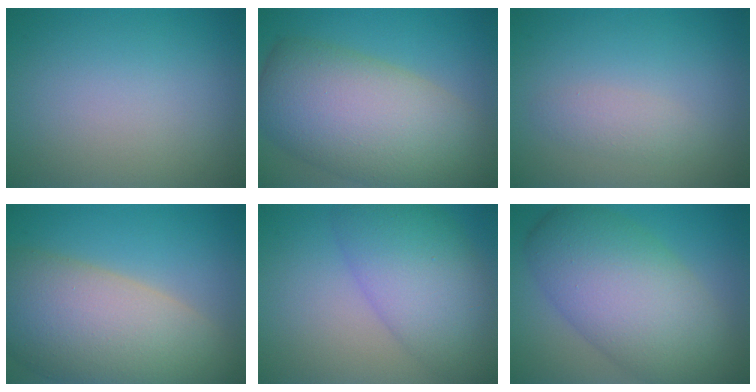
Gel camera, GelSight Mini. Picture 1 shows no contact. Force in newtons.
{"total": 12.4, "press": 12.3, "slide": 0.8}
{"total": 1.5, "press": 1.5, "slide": 0.1}
{"total": 12.6, "press": 12.5, "slide": 1.4}
{"total": 8.0, "press": 8.0, "slide": 0.1}
{"total": 10.6, "press": 10.6, "slide": 0.4}